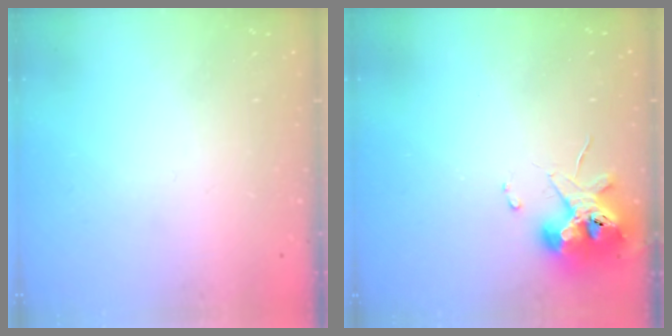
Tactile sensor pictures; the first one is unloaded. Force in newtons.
{"total": 10.9, "press": 10.8, "slide": 1.6}